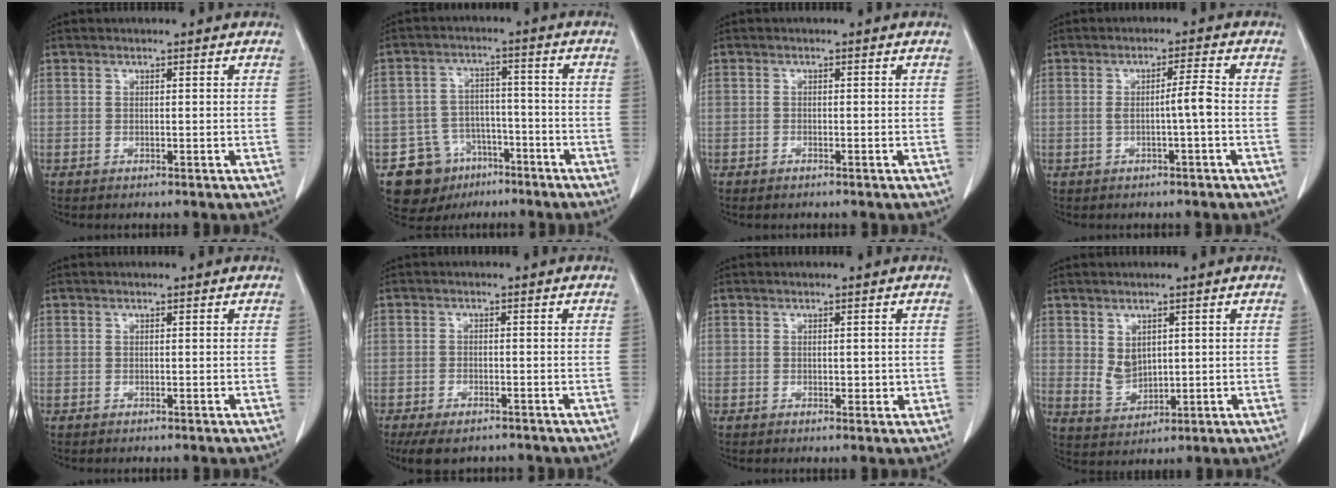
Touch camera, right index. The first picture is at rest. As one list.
[{"total": 9.5, "force": [-5.7, 7.4, 2.0], "torque": [-0.033, 0.028, -0.080]}, {"total": 0.7, "force": [-0.6, 0.2, 0.3], "torque": [-0.010, -0.001, -0.008]}, {"total": 3.2, "force": [-0.6, -0.4, 3.2], "torque": [-0.052, 0.003, -0.008]}, {"total": 0.0}, {"total": 7.1, "force": [-5.5, 2.7, 3.5], "torque": [-0.051, -0.007, -0.081]}, {"total": 1.6, "force": [0.0, 1.1, 1.2], "torque": [-0.011, 0.001, 0.002]}, {"total": 4.2, "force": [1.2, 3.1, 2.6], "torque": [-0.056, -0.002, 0.037]}]